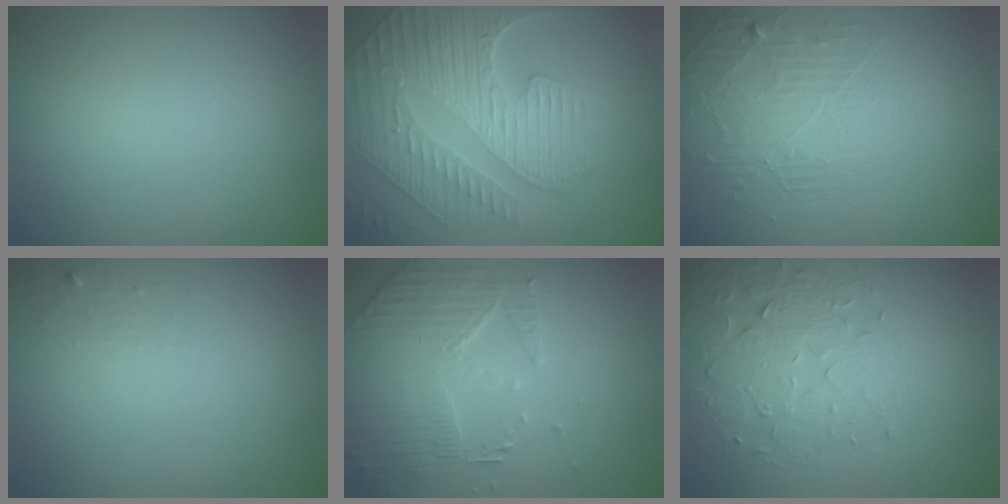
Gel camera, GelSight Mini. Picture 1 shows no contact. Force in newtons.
{"total": 9.1, "press": 6.1, "slide": 6.7}
{"total": 2.2, "press": 1.4, "slide": 1.7}
{"total": 1.0, "press": 1.0, "slide": 0.1}
{"total": 4.4, "press": 3.8, "slide": 2.2}
{"total": 3.9, "press": 3.6, "slide": 1.7}